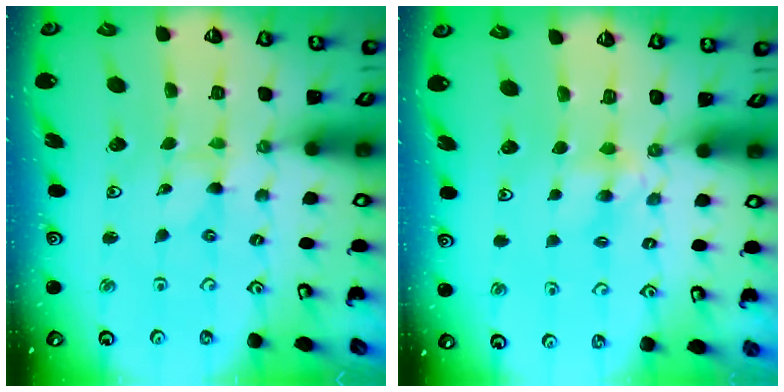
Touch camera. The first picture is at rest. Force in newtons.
{"total": 4.0, "press": 4.0, "slide": 0.7}